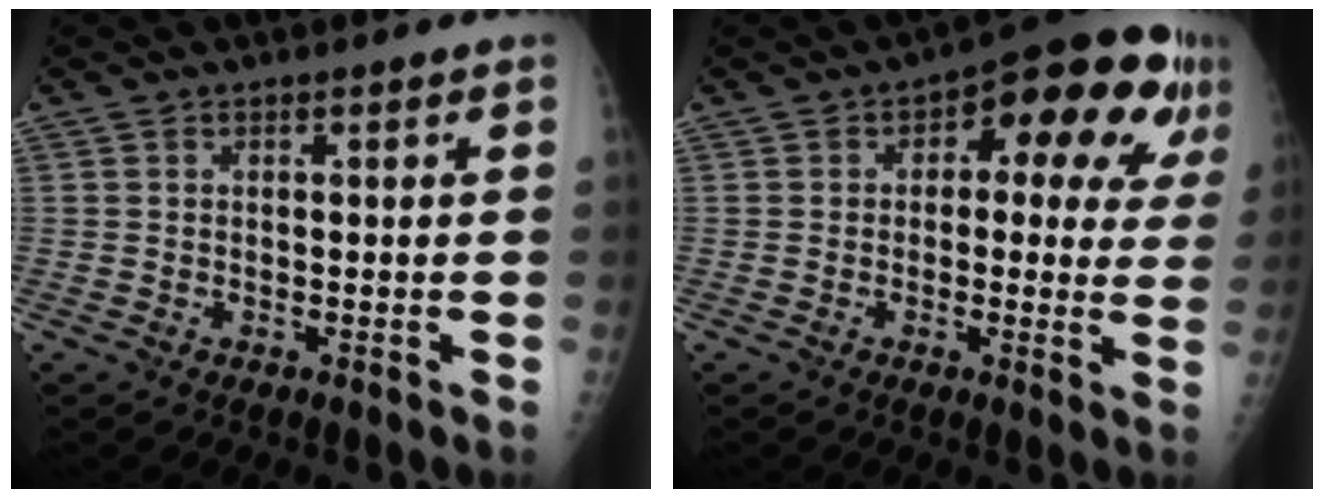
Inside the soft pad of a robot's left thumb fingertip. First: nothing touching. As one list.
[{"total": 15.4, "force": [5.5, 7.8, 12.1], "torque": [-0.098, 0.014, 0.057]}]